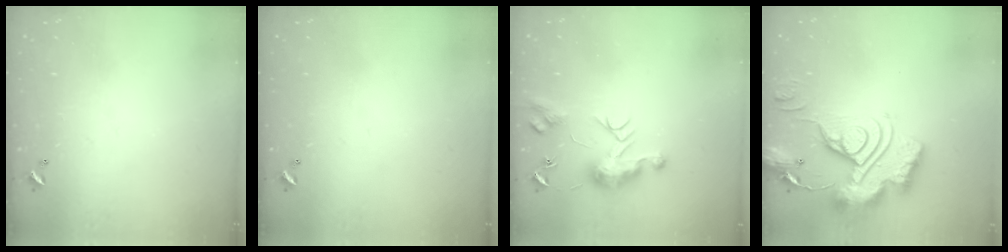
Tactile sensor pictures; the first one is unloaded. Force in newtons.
{"total": 0.0}
{"total": 9.6, "press": 9.5, "slide": 0.9}
{"total": 21.4, "press": 21.3, "slide": 2.0}